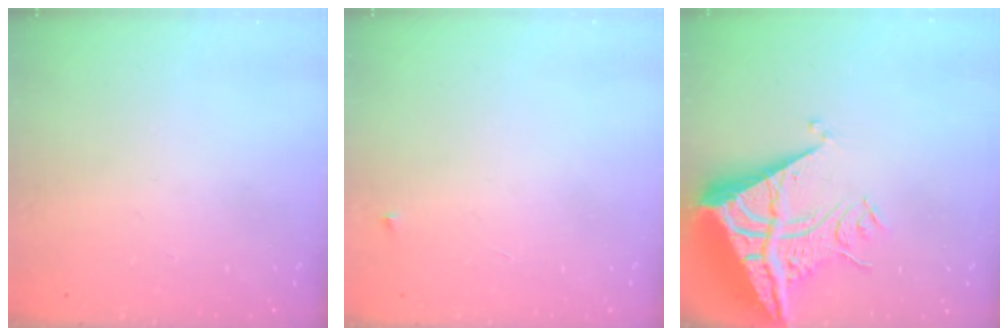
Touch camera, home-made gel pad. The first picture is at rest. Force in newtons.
{"total": 2.5, "press": 2.4, "slide": 0.4}
{"total": 13.3, "press": 13.2, "slide": 1.4}